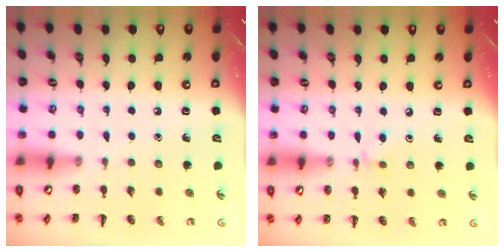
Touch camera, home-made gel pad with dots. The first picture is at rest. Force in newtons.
{"total": 2.9, "press": 2.8, "slide": 0.9}